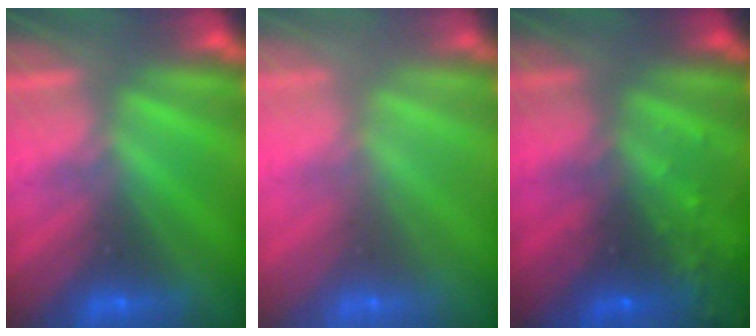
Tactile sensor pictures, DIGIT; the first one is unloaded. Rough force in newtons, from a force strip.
{"total": 13.7}
{"total": 7.7}